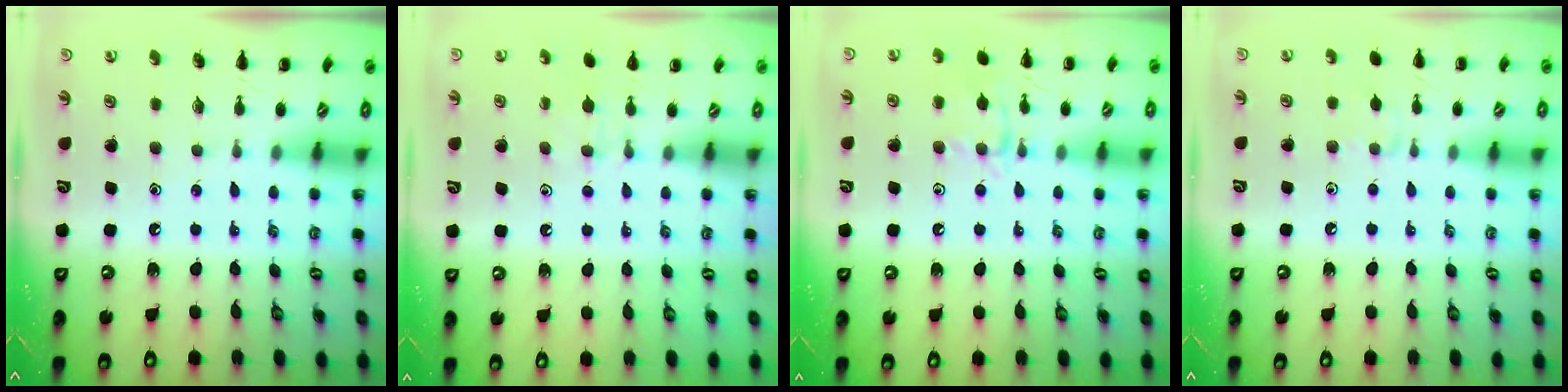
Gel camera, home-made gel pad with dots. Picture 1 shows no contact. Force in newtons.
{"total": 4.5, "press": 4.1, "slide": 1.8}
{"total": 10.3, "press": 10.3, "slide": 0.9}
{"total": 4.0, "press": 3.7, "slide": 1.4}